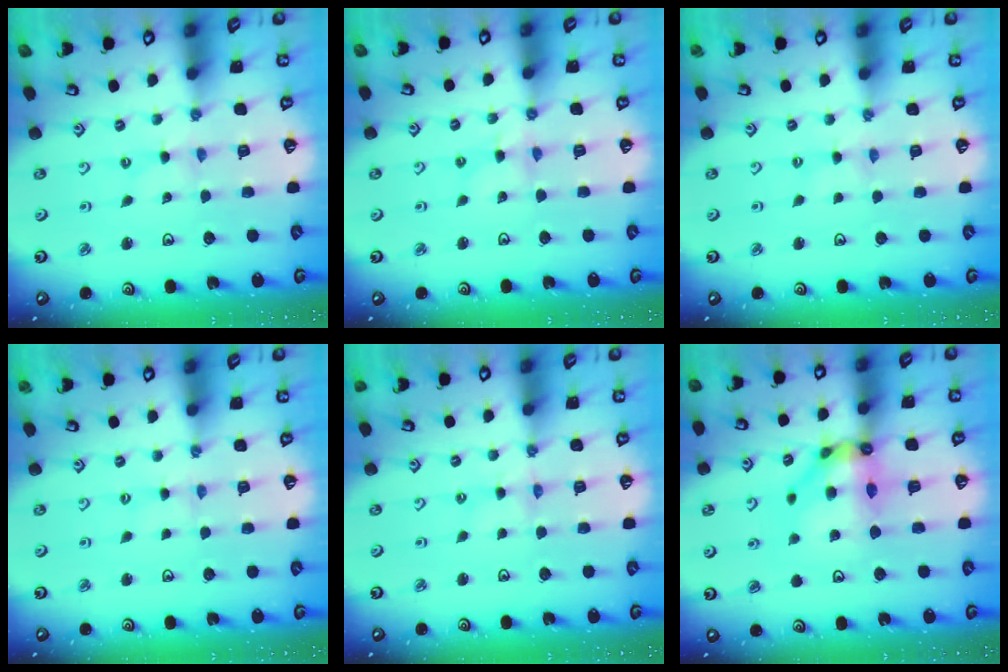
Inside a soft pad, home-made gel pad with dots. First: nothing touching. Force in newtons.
{"total": 2.7, "press": 2.7, "slide": 0.2}
{"total": 0.0}
{"total": 0.0}
{"total": 0.6, "press": 0.6, "slide": 0.2}
{"total": 11.4, "press": 11.2, "slide": 1.7}